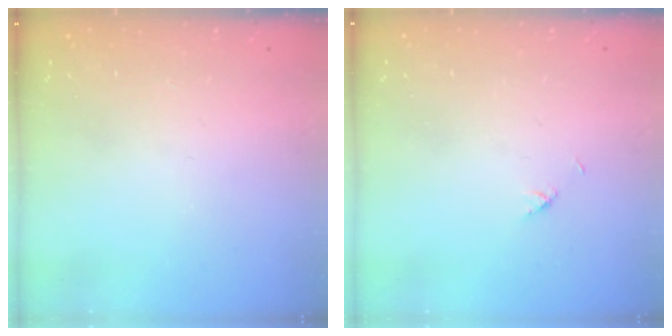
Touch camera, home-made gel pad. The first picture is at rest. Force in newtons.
{"total": 2.1, "press": 2.1, "slide": 0.3}